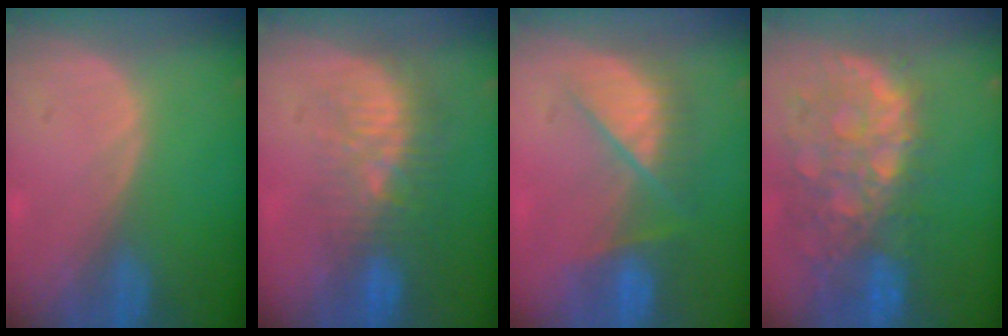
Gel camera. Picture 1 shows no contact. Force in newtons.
{"total": 9.3, "press": 8.5, "slide": 3.6}
{"total": 7.2, "press": 7.1, "slide": 0.6}
{"total": 12.2, "press": 10.1, "slide": 6.8}